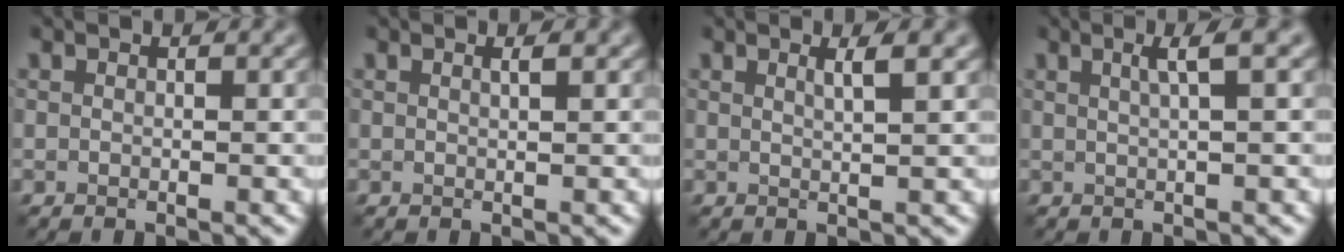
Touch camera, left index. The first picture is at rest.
{"total": 0.8, "force": [0.4, 0.2, 0.7], "torque": [-0.006, 0.003, 0.004]}
{"total": 1.9, "force": [0.9, 0.5, 1.6], "torque": [-0.015, 0.004, 0.008]}
{"total": 2.6, "force": [1.0, 0.5, 2.3], "torque": [-0.031, 0.010, 0.013]}